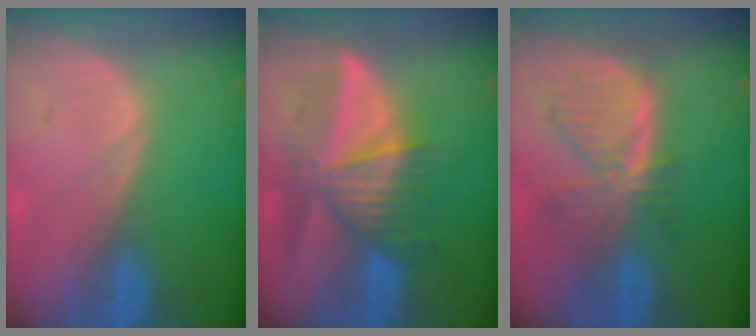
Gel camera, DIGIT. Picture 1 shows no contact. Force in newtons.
{"total": 8.7, "press": 8.0, "slide": 3.5}
{"total": 8.1, "press": 7.0, "slide": 4.0}